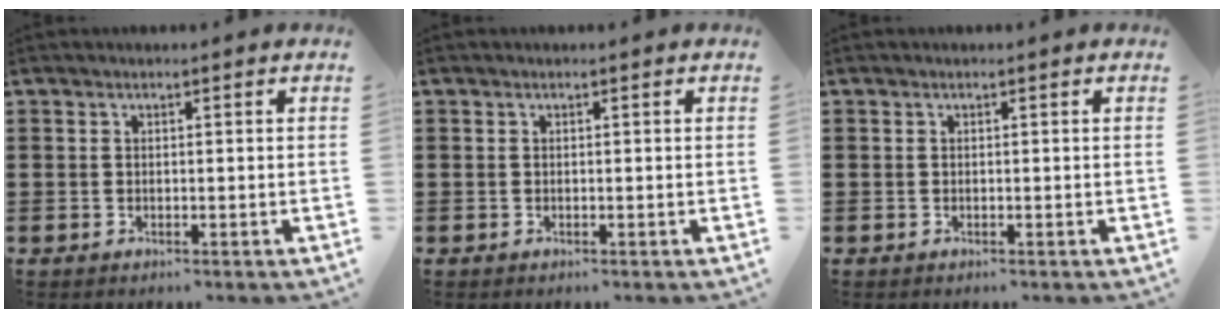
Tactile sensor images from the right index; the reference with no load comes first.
{"total": 0.0}
{"total": 0.0}